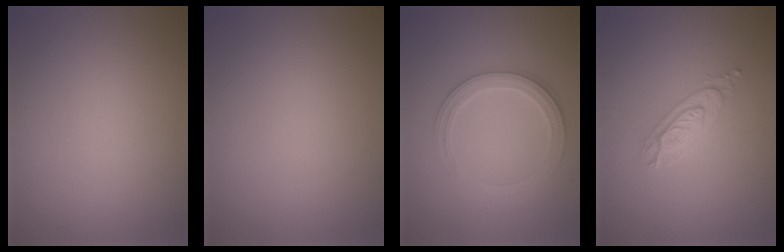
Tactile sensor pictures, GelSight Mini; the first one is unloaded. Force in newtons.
{"total": 0.0}
{"total": 2.8, "press": 2.7, "slide": 0.7}
{"total": 2.2, "press": 2.2, "slide": 0.3}